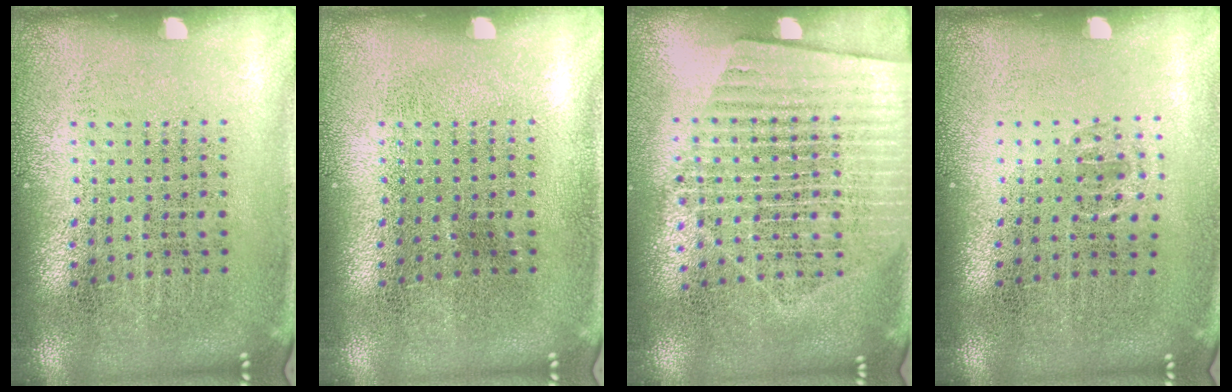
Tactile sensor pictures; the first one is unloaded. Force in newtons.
{"total": 0.0}
{"total": 1.6, "press": 1.4, "slide": 0.8}
{"total": 0.6, "press": 0.4, "slide": 0.4}